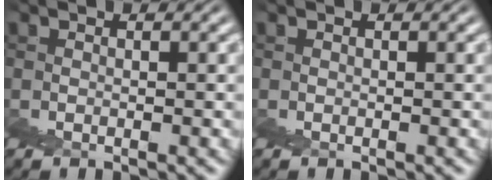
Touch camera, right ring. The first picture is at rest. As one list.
[{"total": 0.0}]